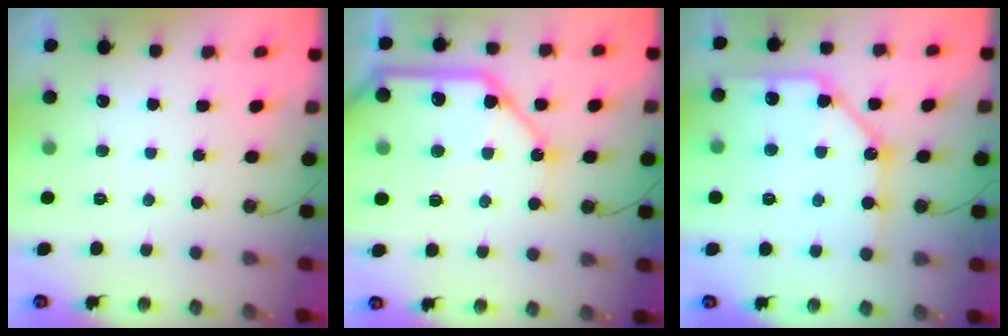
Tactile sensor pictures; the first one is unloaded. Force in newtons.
{"total": 22.6, "press": 22.3, "slide": 3.1}
{"total": 16.0, "press": 15.9, "slide": 1.8}